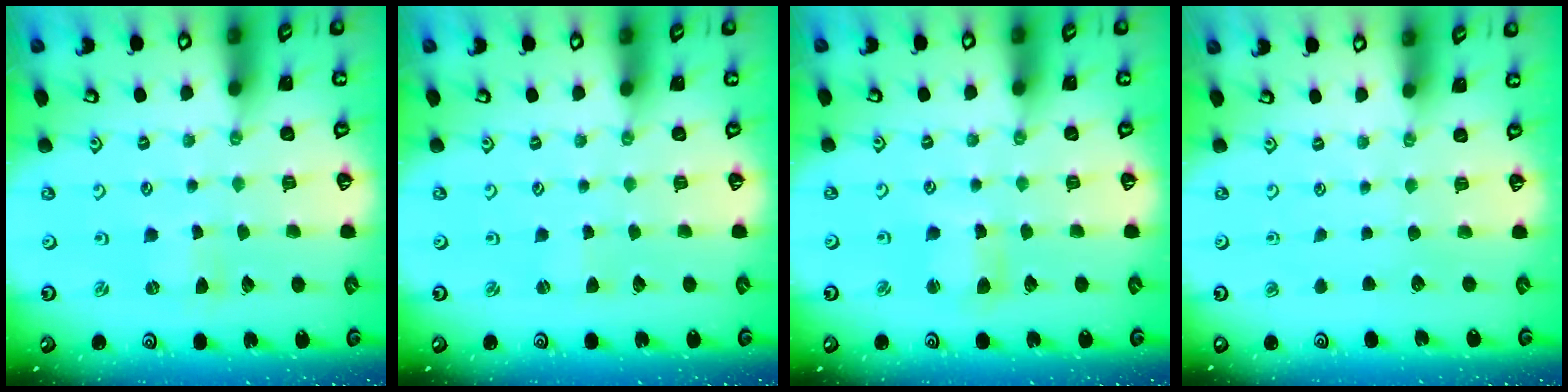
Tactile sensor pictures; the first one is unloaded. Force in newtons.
{"total": 0.6, "press": 0.6, "slide": 0.1}
{"total": 3.9, "press": 3.9, "slide": 0.4}
{"total": 0.0}